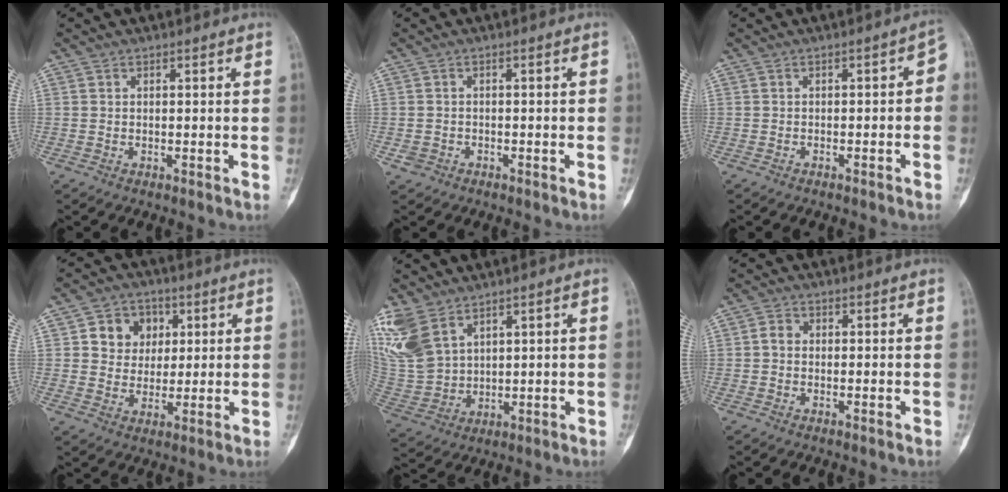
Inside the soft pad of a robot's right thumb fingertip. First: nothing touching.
{"total": 1.7, "force": [-0.9, 1.3, 0.4], "torque": [-0.010, 0.013, -0.014]}
{"total": 3.6, "force": [-1.5, 1.7, 2.8], "torque": [-0.022, 0.038, -0.023]}
{"total": 8.3, "force": [2.4, 7.2, 3.4], "torque": [-0.012, -0.002, 0.038]}
{"total": 13.5, "force": [8.0, 8.1, 7.2], "torque": [-0.168, -0.021, 0.183]}
{"total": 1.8, "force": [-0.1, 1.5, 1.0], "torque": [-0.013, 0.006, -0.006]}